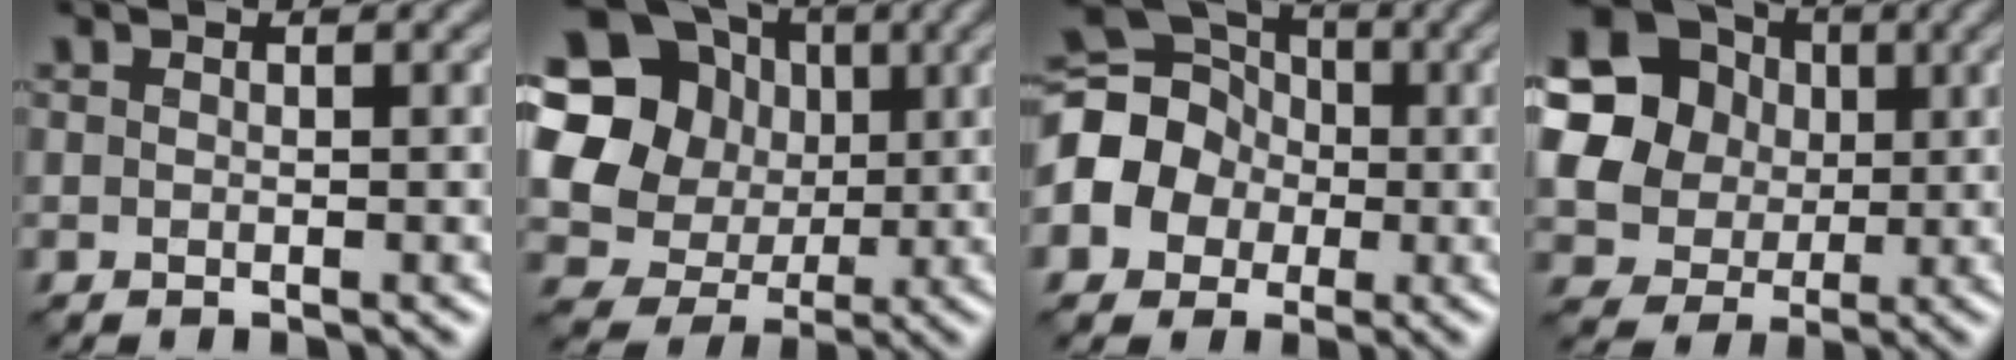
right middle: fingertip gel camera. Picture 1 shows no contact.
{"total": 17.4, "force": [4.4, 15.6, 6.3], "torque": [-0.172, 0.024, 0.070]}
{"total": 10.4, "force": [-1.1, 9.2, 4.7], "torque": [-0.112, 0.016, -0.059]}
{"total": 19.3, "force": [5.7, 17.2, 6.5], "torque": [-0.198, 0.030, 0.079]}